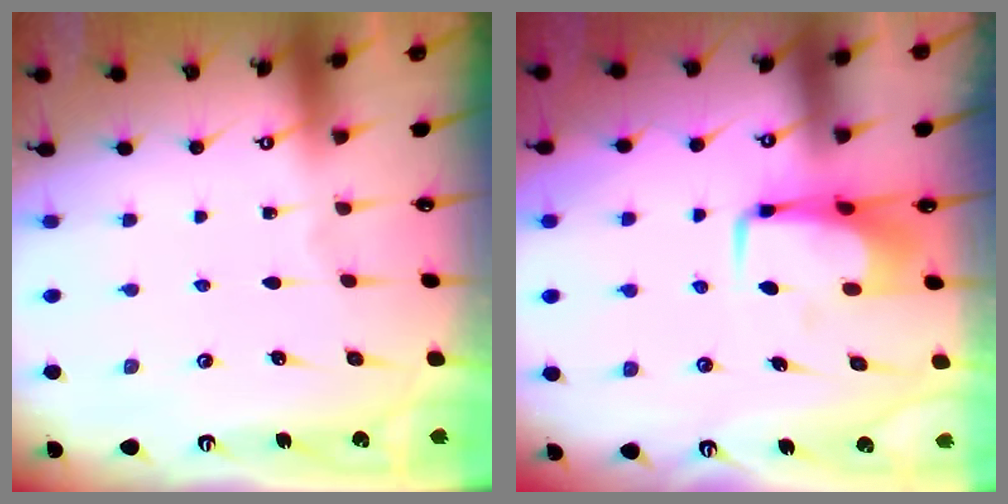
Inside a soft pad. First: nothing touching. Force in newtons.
{"total": 6.7, "press": 6.6, "slide": 1.0}